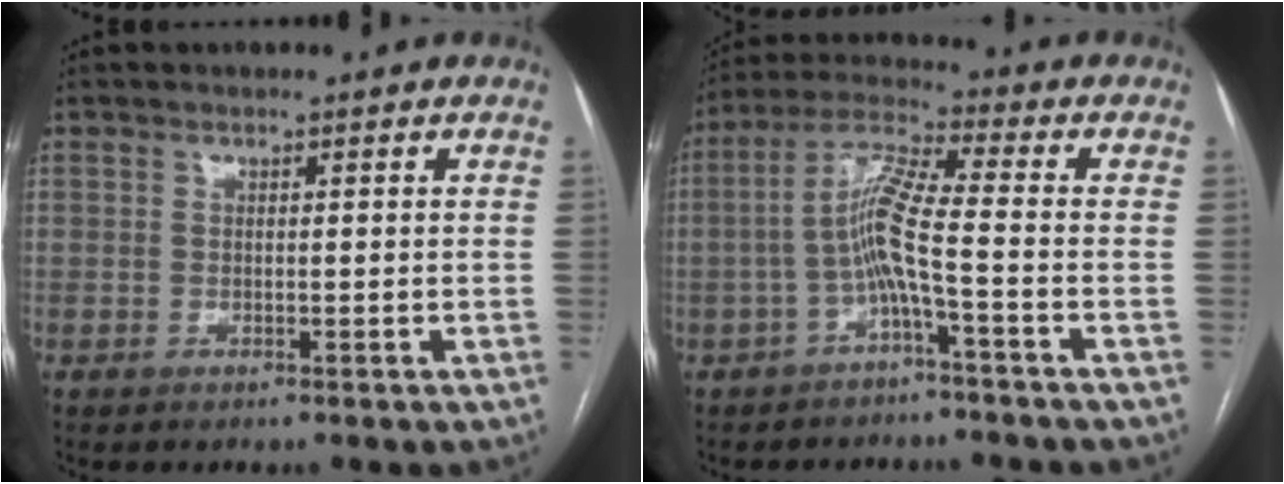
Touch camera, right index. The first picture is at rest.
{"total": 7.2, "force": [-2.1, -0.3, 6.9], "torque": [-0.139, 0.020, -0.041]}